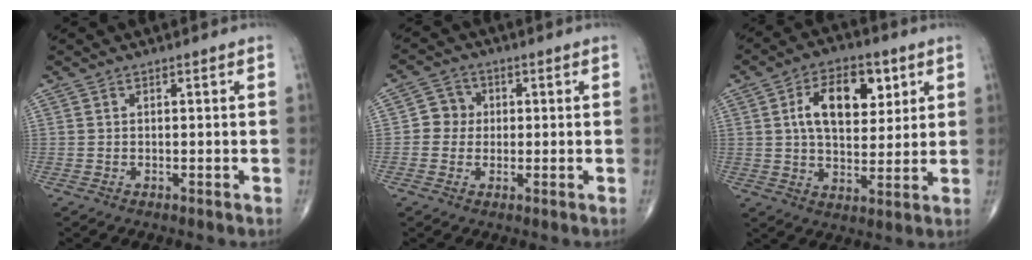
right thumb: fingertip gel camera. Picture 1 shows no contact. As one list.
[{"total": 4.4, "force": [0.1, 4.2, 1.3], "torque": [0.007, 0.010, -0.007]}, {"total": 13.4, "force": [4.2, 7.8, 10.1], "torque": [-0.128, -0.006, 0.068]}]